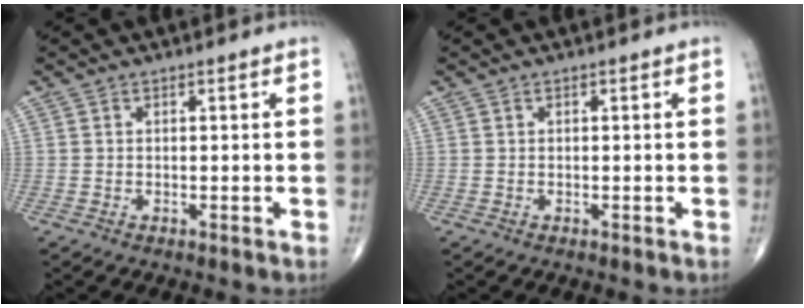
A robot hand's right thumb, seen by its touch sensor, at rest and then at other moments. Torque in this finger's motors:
{"motor_torque": [0.19, 0.21, -0.23, -0.31, 0.00]}